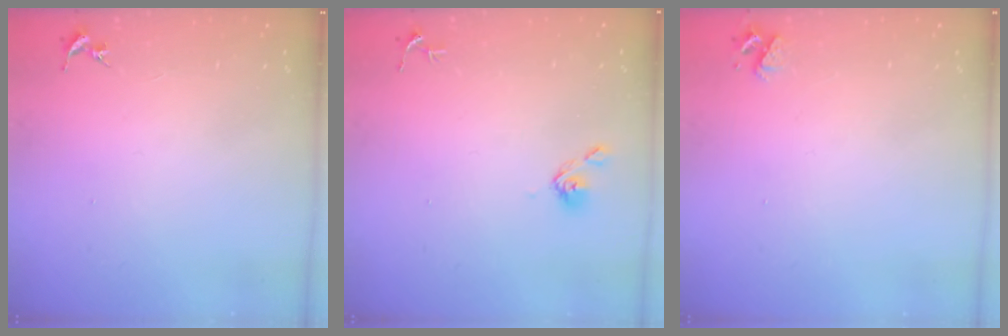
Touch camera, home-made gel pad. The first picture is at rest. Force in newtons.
{"total": 4.8, "press": 4.8, "slide": 0.6}
{"total": 3.3, "press": 3.3, "slide": 0.5}